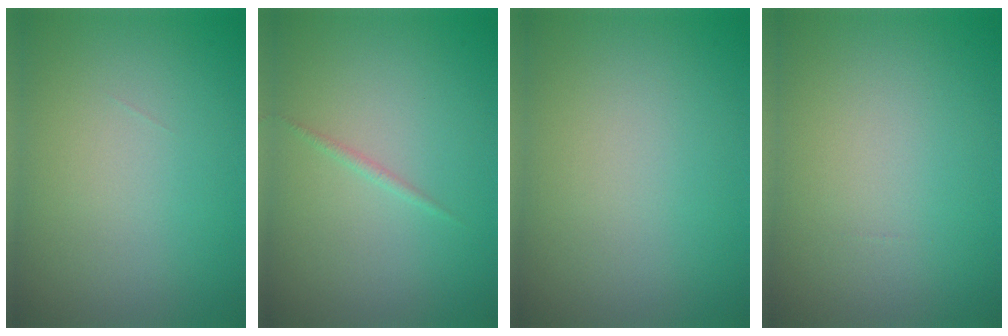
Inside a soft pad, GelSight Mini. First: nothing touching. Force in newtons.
{"total": 0.6, "press": 0.6, "slide": 0.1}
{"total": 0.0}
{"total": 0.0}